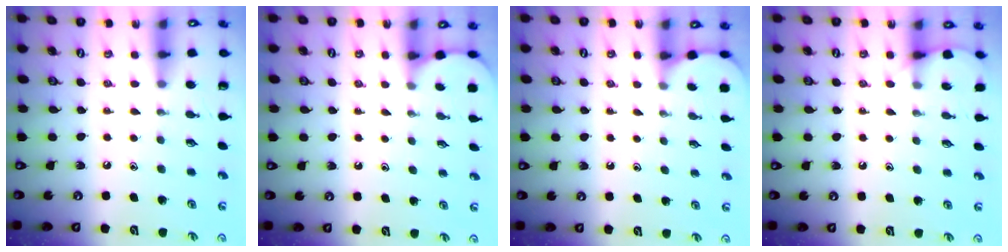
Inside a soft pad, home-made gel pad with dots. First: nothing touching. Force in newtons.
{"total": 1.4, "press": 1.4, "slide": 0.0}
{"total": 1.4, "press": 1.4, "slide": 0.0}
{"total": 6.0, "press": 5.9, "slide": 0.7}